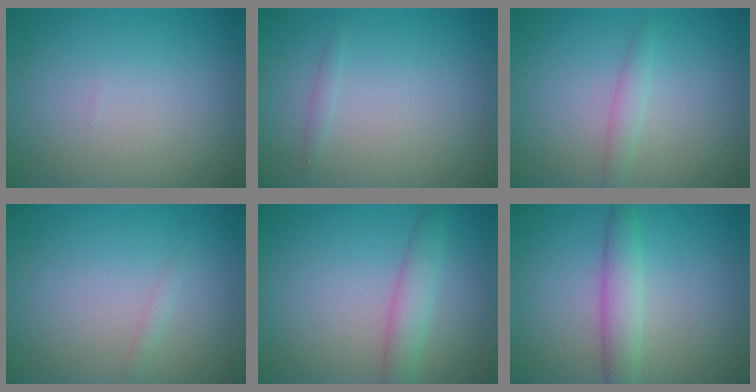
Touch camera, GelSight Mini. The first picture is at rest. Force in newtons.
{"total": 0.6, "press": 0.6, "slide": 0.0}
{"total": 1.3, "press": 1.3, "slide": 0.1}
{"total": 0.6, "press": 0.6, "slide": 0.0}
{"total": 2.7, "press": 2.6, "slide": 0.2}
{"total": 3.0, "press": 3.0, "slide": 0.1}